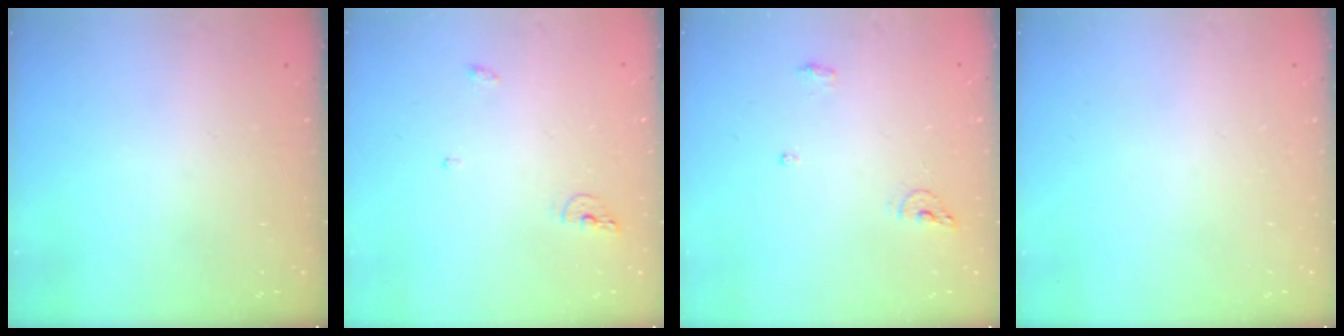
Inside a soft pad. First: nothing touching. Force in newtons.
{"total": 5.7, "press": 5.6, "slide": 1.2}
{"total": 6.1, "press": 5.9, "slide": 1.4}
{"total": 0.0}